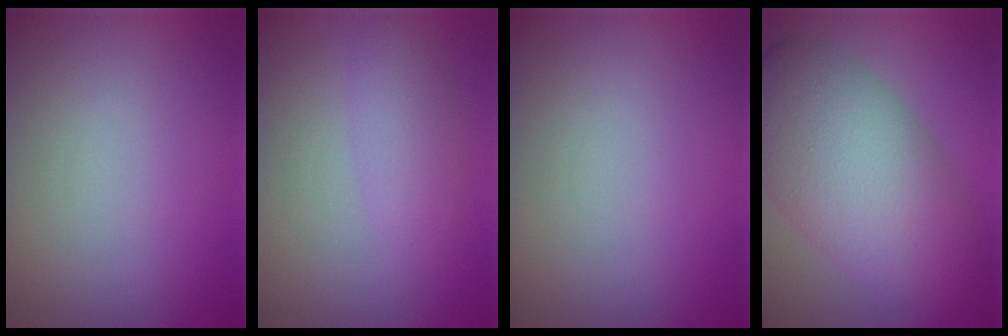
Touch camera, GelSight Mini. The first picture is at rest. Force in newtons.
{"total": 2.4, "press": 2.4, "slide": 0.2}
{"total": 0.0}
{"total": 10.7, "press": 10.7, "slide": 0.2}